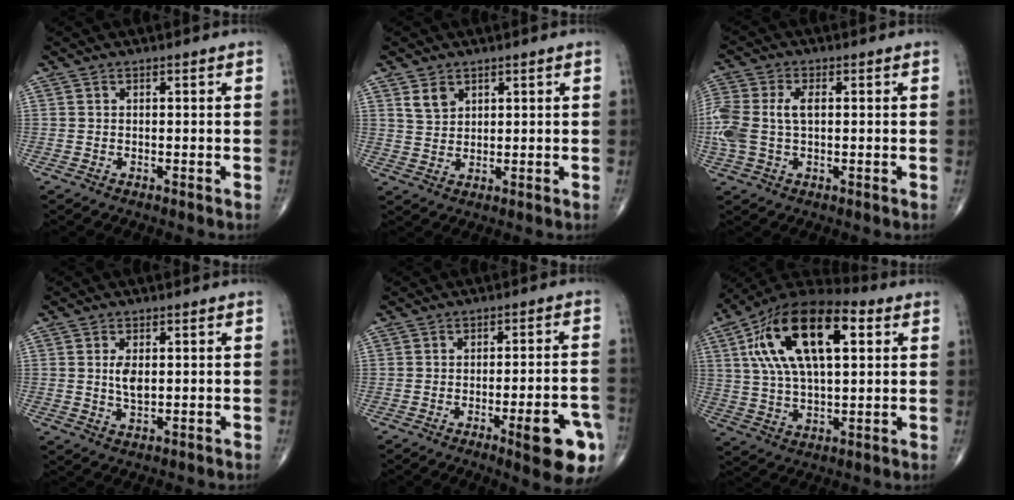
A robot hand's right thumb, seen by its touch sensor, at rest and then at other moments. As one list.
[{"total": 3.5, "force": [2.1, 2.4, 1.5], "torque": [-0.018, -0.014, 0.046]}, {"total": 10.1, "force": [0.5, 6.0, 8.1], "torque": [-0.214, 0.018, 0.013]}, {"total": 3.7, "force": [0.5, 1.8, 3.1], "torque": [-0.057, -0.010, 0.013]}, {"total": 12.0, "force": [-5.3, 2.7, 10.4], "torque": [-0.118, 0.018, -0.060]}, {"total": 22.3, "force": [6.7, 10.6, 18.5], "torque": [-0.325, 0.011, 0.107]}]